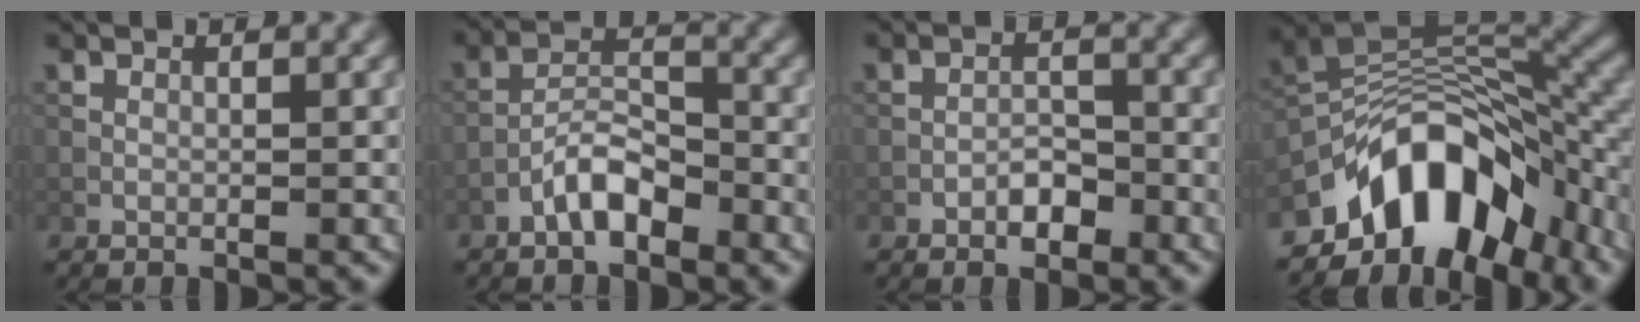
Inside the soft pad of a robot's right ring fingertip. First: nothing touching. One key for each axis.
{"total": 3.6, "fx": -2.4, "fy": 1.4, "fz": 2.3, "tx": -0.037, "ty": 0.014, "tz": -0.051}
{"total": 2.1, "fx": -1.3, "fy": 1.0, "fz": 1.3, "tx": -0.016, "ty": 0.007, "tz": -0.023}
{"total": 12.0, "fx": -6.6, "fy": 6.5, "fz": 7.6, "tx": -0.113, "ty": 0.015, "tz": -0.130}